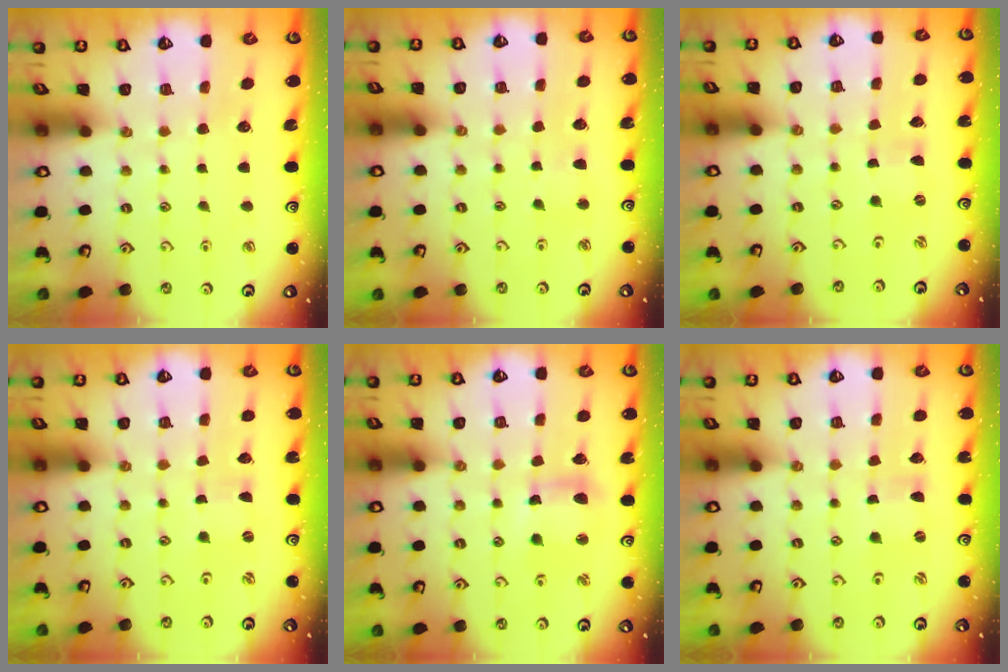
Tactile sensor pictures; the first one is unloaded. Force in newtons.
{"total": 2.0, "press": 2.0, "slide": 0.4}
{"total": 0.0}
{"total": 0.0}
{"total": 9.2, "press": 9.1, "slide": 1.3}
{"total": 0.0}